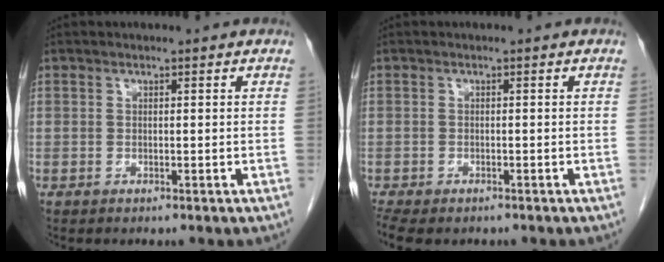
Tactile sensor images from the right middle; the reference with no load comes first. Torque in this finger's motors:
{"motor_torque": [0.66, -0.39, 0.07, 0.05]}